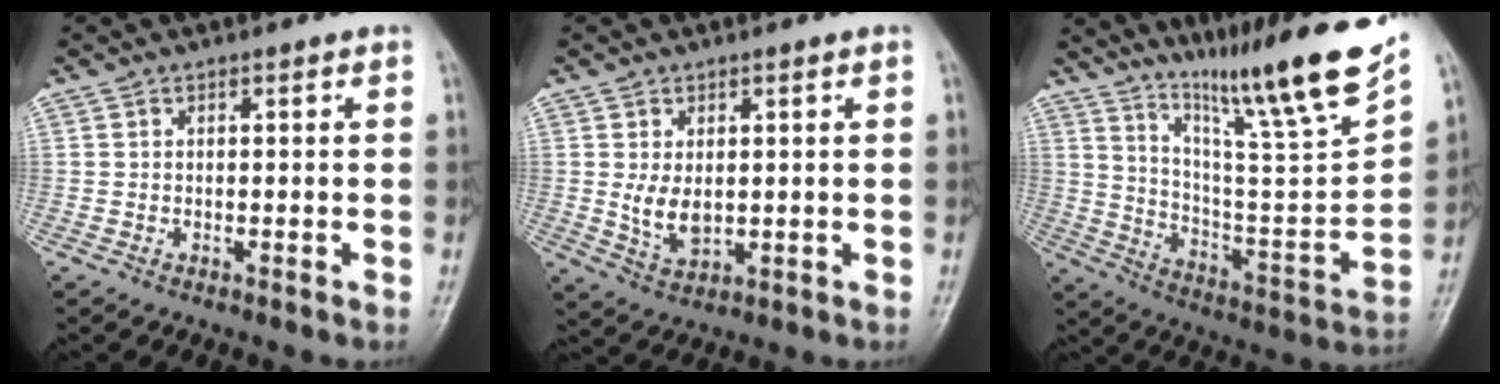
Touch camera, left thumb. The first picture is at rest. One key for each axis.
{"total": 5.2, "fx": 0.5, "fy": 3.1, "fz": 4.1, "tx": -0.066, "ty": -0.013, "tz": 0.020}
{"total": 23.4, "fx": 16.6, "fy": 1.4, "fz": 16.4, "tx": -0.232, "ty": -0.083, "tz": 0.277}